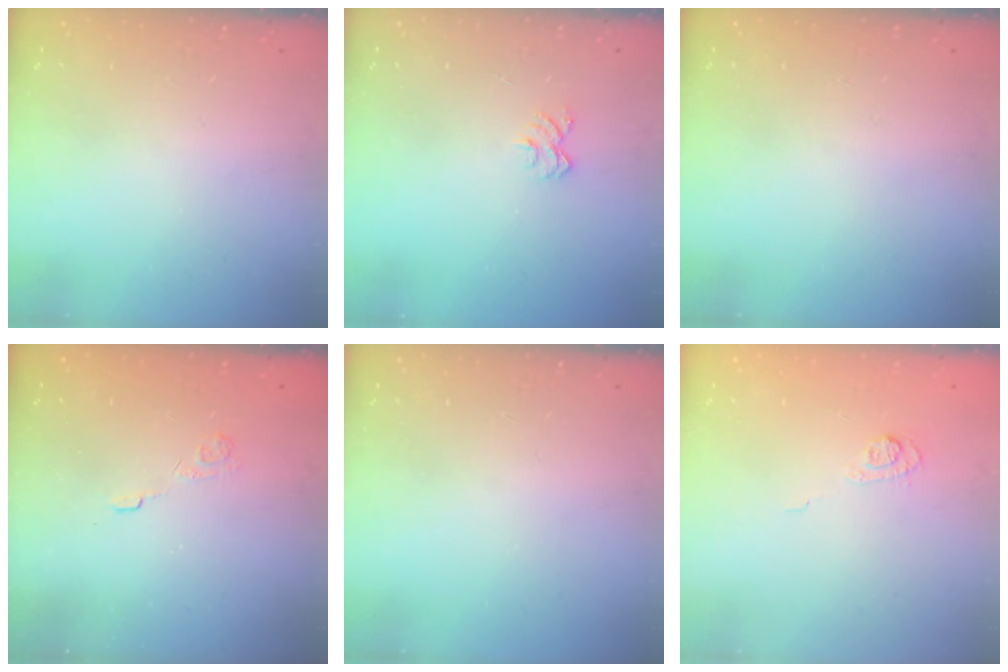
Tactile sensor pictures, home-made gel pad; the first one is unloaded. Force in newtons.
{"total": 7.1, "press": 7.0, "slide": 0.6}
{"total": 0.0}
{"total": 2.4, "press": 1.9, "slide": 1.4}
{"total": 0.0}
{"total": 5.8, "press": 5.7, "slide": 1.4}